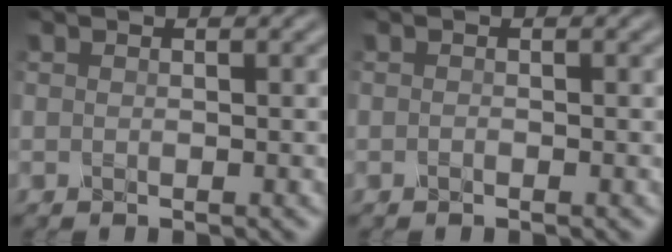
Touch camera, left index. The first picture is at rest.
{"total": 0.0}